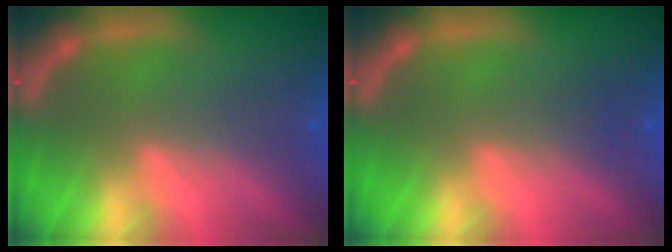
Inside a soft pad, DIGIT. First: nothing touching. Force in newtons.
{"total": 1.0}